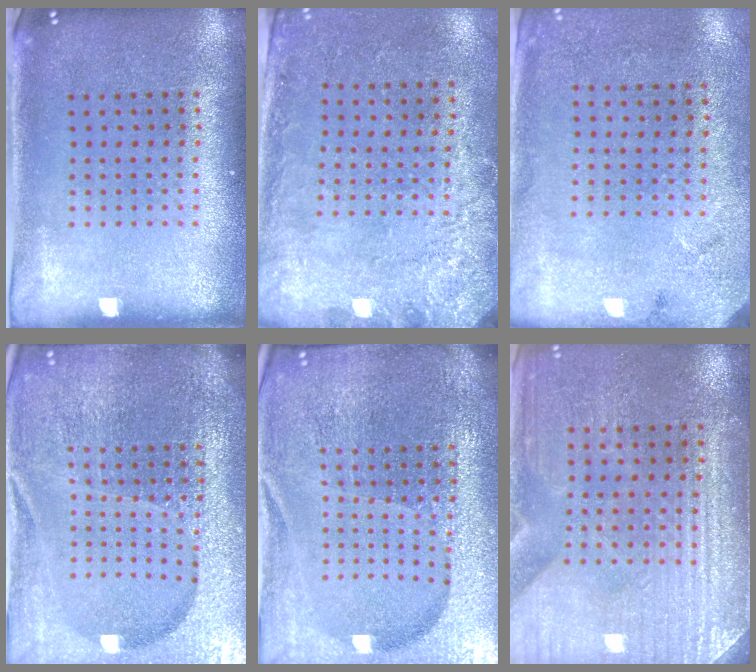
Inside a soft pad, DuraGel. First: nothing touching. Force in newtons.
{"total": 2.8, "press": 2.0, "slide": 1.9}
{"total": 2.7, "press": 2.2, "slide": 1.6}
{"total": 6.3, "press": 5.5, "slide": 3.1}
{"total": 5.4, "press": 5.0, "slide": 2.1}
{"total": 3.2, "press": 3.1, "slide": 0.5}